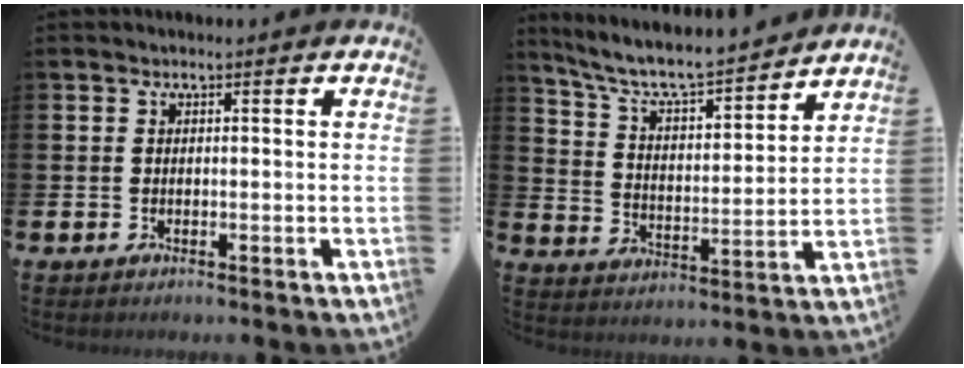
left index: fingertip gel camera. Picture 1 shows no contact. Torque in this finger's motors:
{"motor_torque": [0.11, -0.47, 0.60, 0.21]}